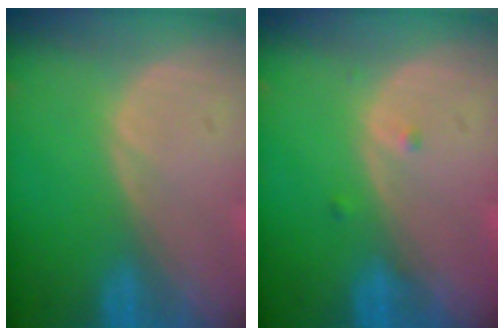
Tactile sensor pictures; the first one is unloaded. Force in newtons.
{"total": 0.8, "press": 0.8, "slide": 0.2}